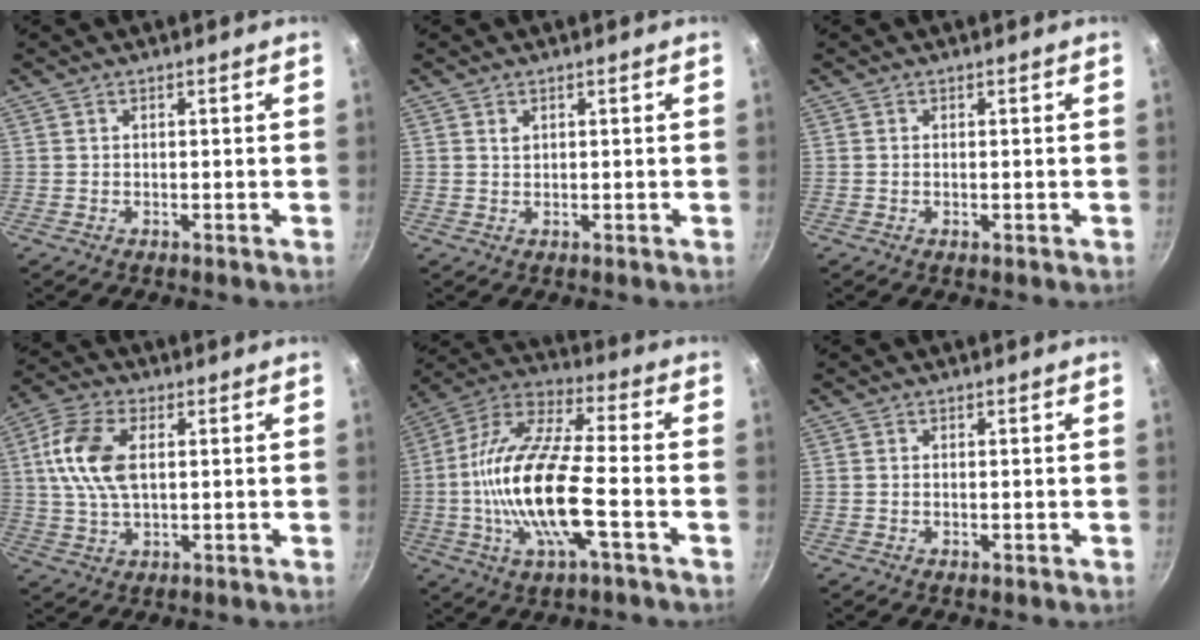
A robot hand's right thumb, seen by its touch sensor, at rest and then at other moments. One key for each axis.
{"total": 1.1, "fx": 0.6, "fy": 0.7, "fz": 0.6, "tx": -0.009, "ty": 0.000, "tz": 0.011}
{"total": 0.8, "fx": -0.1, "fy": 0.3, "fz": 0.7, "tx": -0.011, "ty": 0.000, "tz": -0.003}
{"total": 11.3, "fx": 2.1, "fy": 6.3, "fz": 9.2, "tx": -0.177, "ty": 0.012, "tz": 0.034}
{"total": 20.0, "fx": -4.1, "fy": 6.6, "fz": 18.4, "tx": -0.363, "ty": 0.030, "tz": -0.095}
{"total": 0.6, "fx": -0.1, "fy": 0.3, "fz": 0.6, "tx": -0.009, "ty": 0.000, "tz": -0.002}